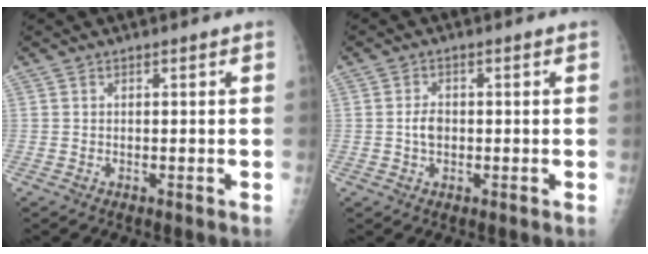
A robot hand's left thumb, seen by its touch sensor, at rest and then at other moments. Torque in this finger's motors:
{"motor_torque": [0.58, 0.74, 0.33, -0.16, 0.01]}